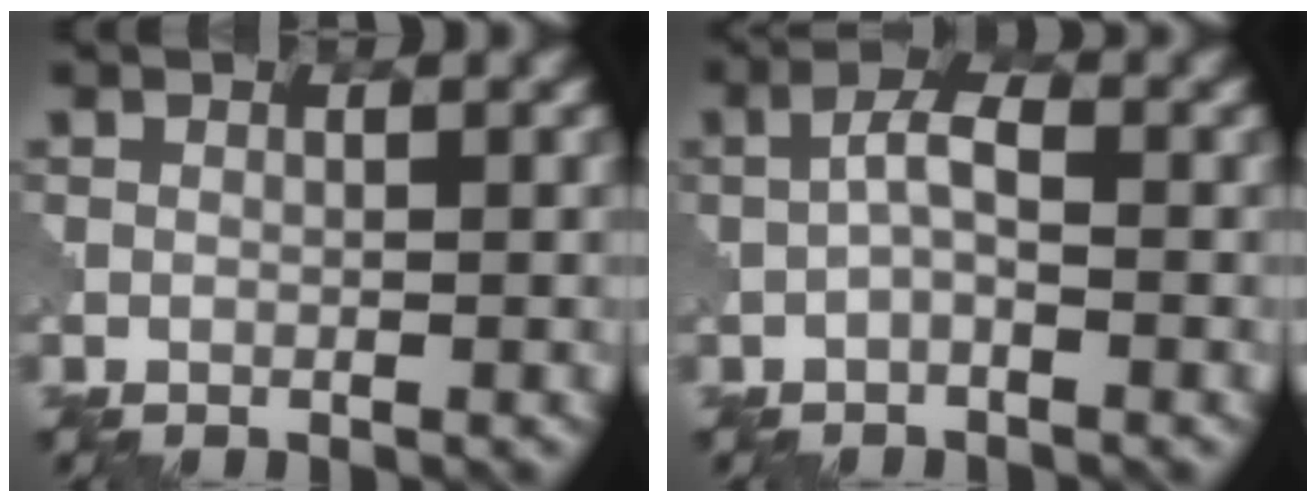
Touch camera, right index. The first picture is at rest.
{"total": 2.4, "force": [-0.5, 0.9, 2.2], "torque": [-0.045, 0.008, -0.013]}